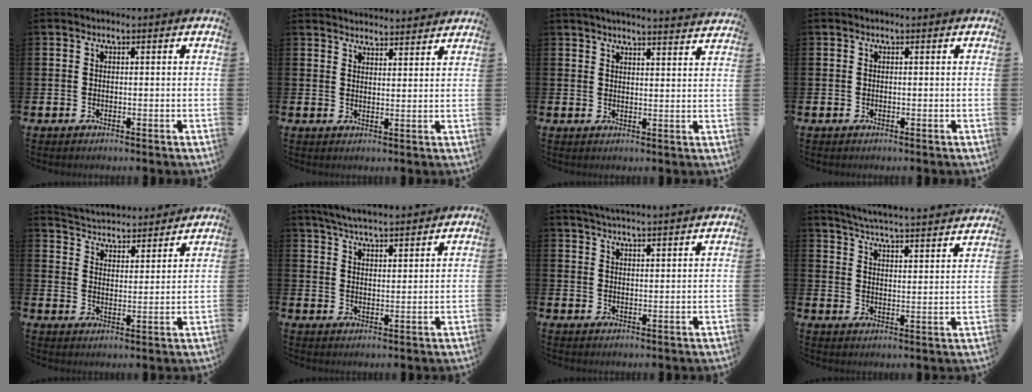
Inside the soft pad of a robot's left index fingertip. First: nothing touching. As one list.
[{"total": 3.6, "force": [3.6, 0.2, -0.2], "torque": [0.001, -0.023, 0.065]}, {"total": 4.2, "force": [4.2, -0.6, 0.4], "torque": [-0.011, -0.026, 0.073]}, {"total": 0.0}, {"total": 4.4, "force": [4.3, 0.9, 0.0], "torque": [-0.025, -0.040, 0.070]}, {"total": 5.4, "force": [5.3, 0.2, 0.9], "torque": [-0.036, -0.024, 0.097]}, {"total": 4.1, "force": [4.0, -0.7, 0.1], "torque": [-0.015, -0.021, 0.073]}, {"total": 5.2, "force": [5.1, -0.3, 1.0], "torque": [-0.041, -0.048, 0.085]}]